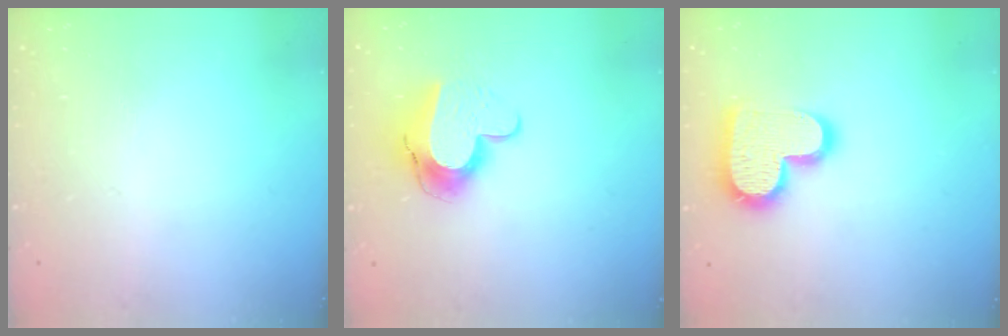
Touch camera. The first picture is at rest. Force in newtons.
{"total": 11.6, "press": 11.5, "slide": 0.9}
{"total": 15.8, "press": 15.7, "slide": 1.0}